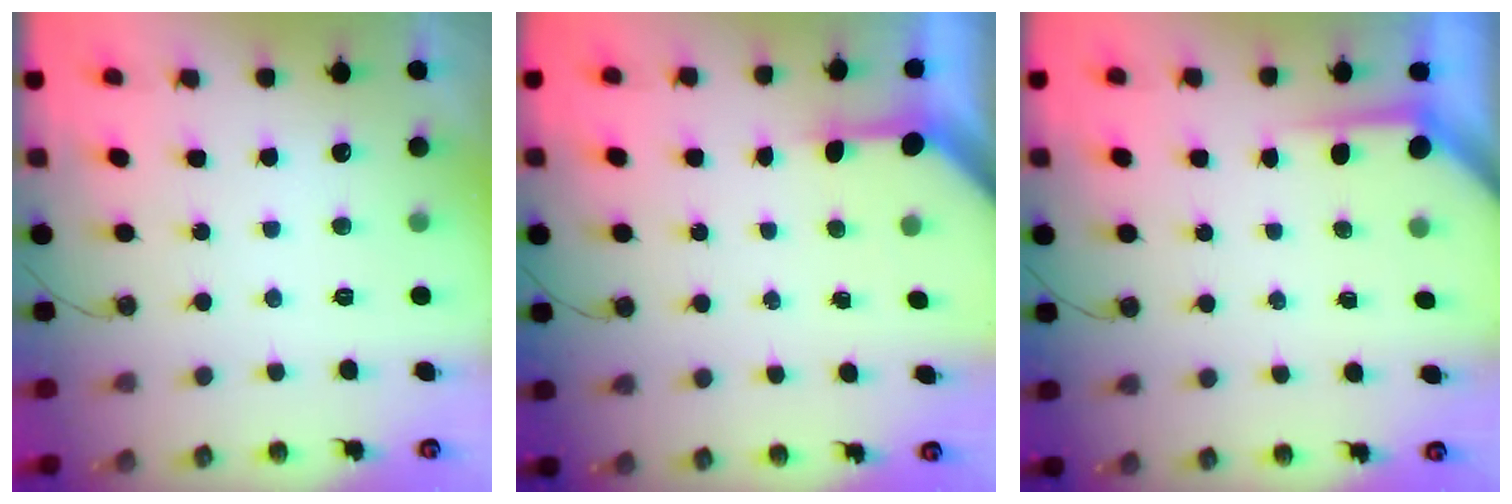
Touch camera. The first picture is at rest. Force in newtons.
{"total": 3.1, "press": 3.1, "slide": 0.2}
{"total": 3.6, "press": 3.6, "slide": 0.4}